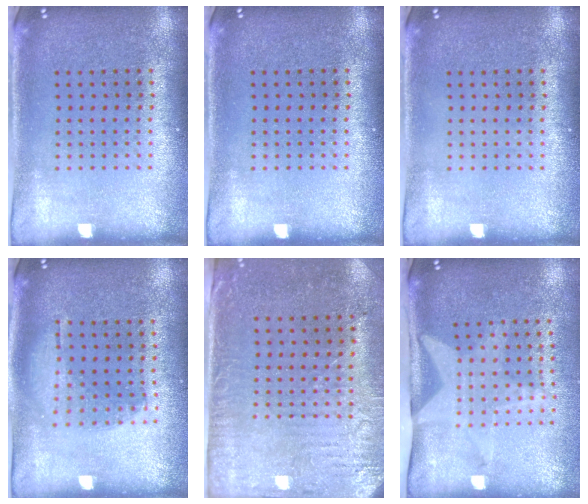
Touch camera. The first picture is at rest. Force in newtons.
{"total": 0.0}
{"total": 0.0}
{"total": 1.0, "press": 0.9, "slide": 0.4}
{"total": 3.1, "press": 2.5, "slide": 1.8}
{"total": 2.1, "press": 1.5, "slide": 1.4}